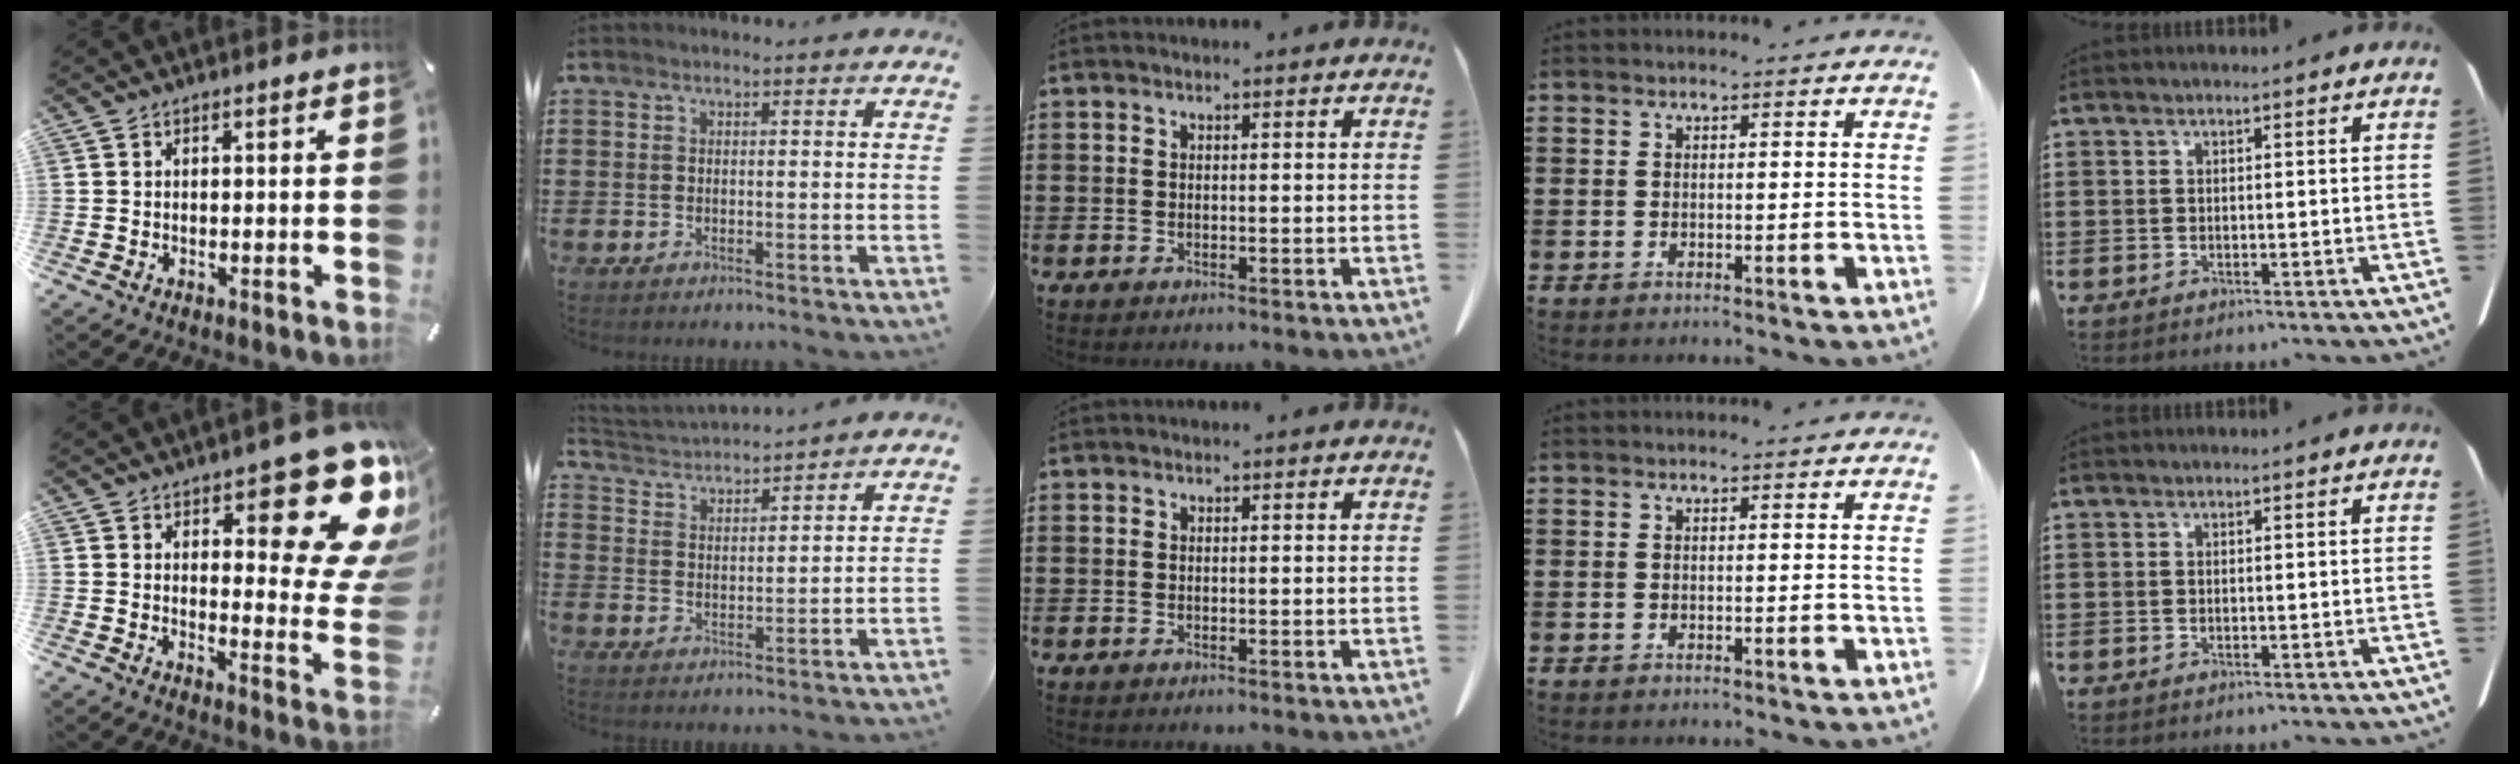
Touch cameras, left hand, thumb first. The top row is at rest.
{"thumb": {"total": 19.7, "force": [11.0, 8.0, 14.3], "torque": [-0.164, -0.094, 0.181]}, "index": {"total": 3.1, "force": [3.1, 0.0, -0.1], "torque": [-0.014, -0.018, 0.052]}}